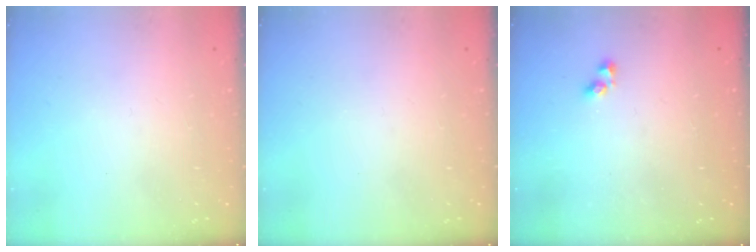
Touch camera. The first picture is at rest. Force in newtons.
{"total": 0.0}
{"total": 1.9, "press": 1.9, "slide": 0.4}